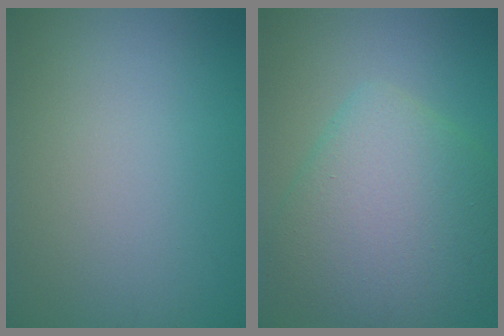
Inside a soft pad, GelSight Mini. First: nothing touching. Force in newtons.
{"total": 7.6, "press": 7.6, "slide": 0.3}